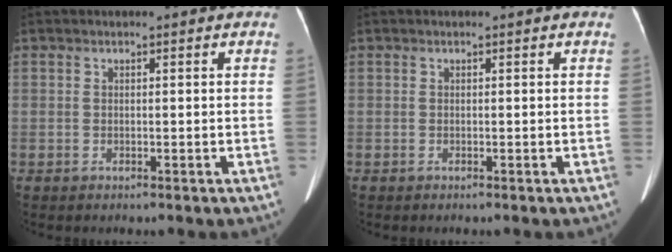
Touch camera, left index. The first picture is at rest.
{"total": 0.0}